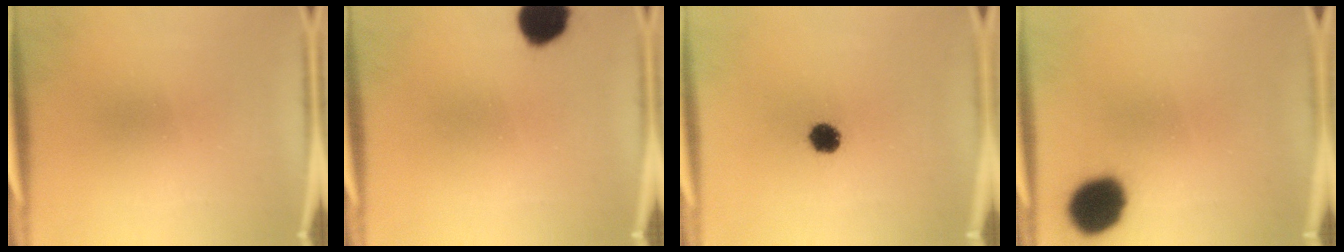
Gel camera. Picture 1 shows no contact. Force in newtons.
{"total": 9.9}
{"total": 5.0}
{"total": 13.0}